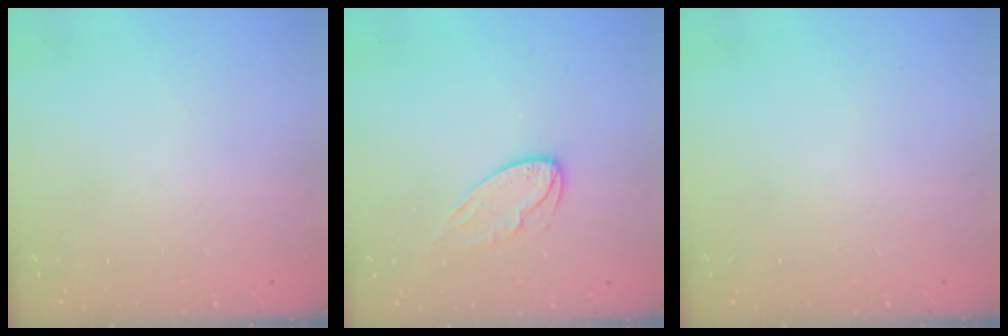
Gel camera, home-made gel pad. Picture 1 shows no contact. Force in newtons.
{"total": 8.2, "press": 8.2, "slide": 0.5}
{"total": 0.0}